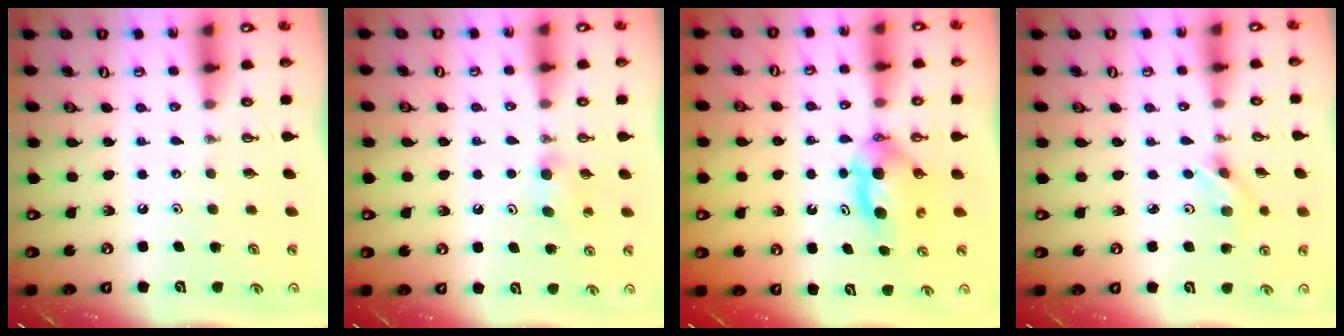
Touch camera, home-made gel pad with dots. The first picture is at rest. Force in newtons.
{"total": 4.7, "press": 4.1, "slide": 2.3}
{"total": 6.6, "press": 6.0, "slide": 2.8}
{"total": 2.9, "press": 2.8, "slide": 0.8}